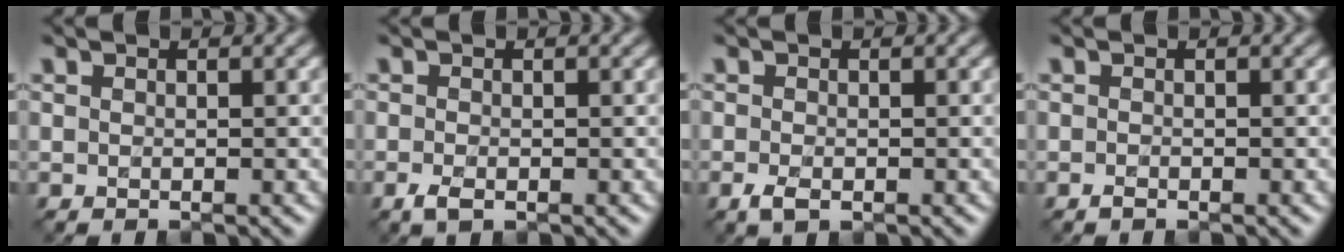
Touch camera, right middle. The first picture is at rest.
{"total": 1.6, "force": [-1.0, 0.6, 1.1], "torque": [-0.027, -0.007, -0.019]}
{"total": 1.8, "force": [-1.1, 0.8, 1.2], "torque": [-0.030, -0.008, -0.020]}
{"total": 0.6, "force": [-0.5, 0.1, 0.3], "torque": [-0.007, -0.003, -0.010]}